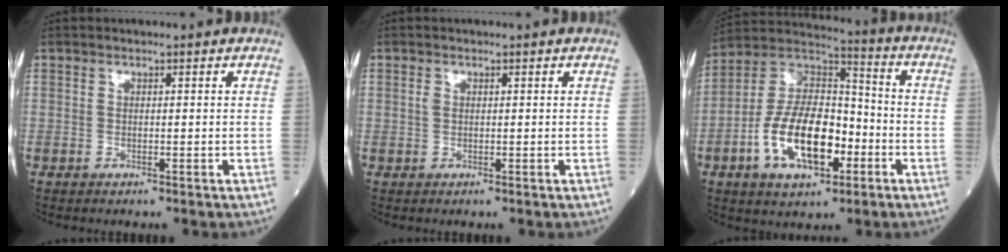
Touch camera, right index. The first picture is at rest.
{"total": 0.8, "force": [0.2, 0.6, 0.5], "torque": [-0.013, 0.002, 0.004]}
{"total": 15.8, "force": [-5.1, 7.4, 13.1], "torque": [-0.258, 0.018, -0.086]}